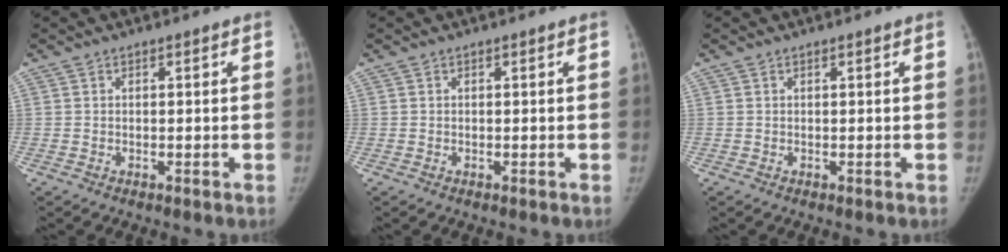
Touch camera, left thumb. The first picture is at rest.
{"total": 0.0}
{"total": 0.0}